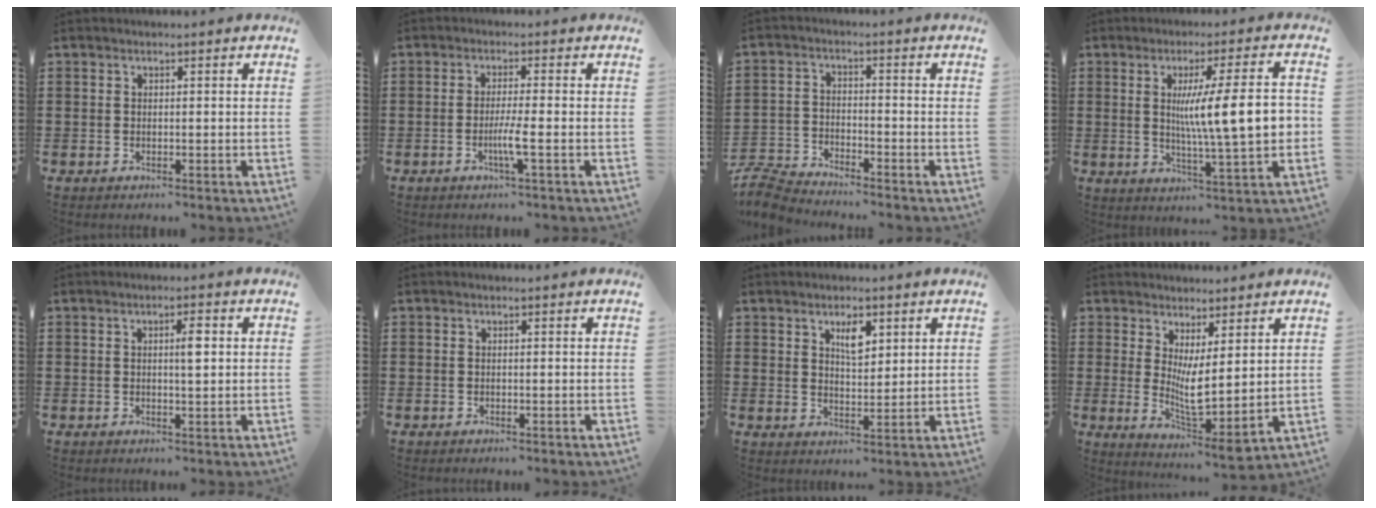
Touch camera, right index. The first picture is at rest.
{"total": 3.6, "force": [-1.2, -0.2, 3.4], "torque": [-0.066, -0.010, -0.026]}
{"total": 4.7, "force": [-4.7, 0.5, 0.5], "torque": [-0.031, -0.002, -0.101]}
{"total": 12.6, "force": [0.9, 1.9, 12.4], "torque": [-0.201, -0.004, 0.012]}
{"total": 3.0, "force": [0.6, 0.8, 2.9], "torque": [-0.048, 0.003, 0.005]}
{"total": 0.0}
{"total": 3.9, "force": [2.2, 1.7, 2.8], "torque": [-0.045, 0.000, 0.035]}
{"total": 5.5, "force": [1.2, 1.1, 5.3], "torque": [-0.110, -0.024, 0.020]}